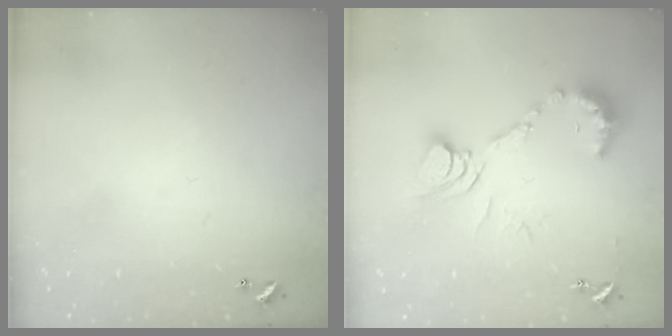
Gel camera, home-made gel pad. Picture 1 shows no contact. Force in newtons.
{"total": 10.4, "press": 10.3, "slide": 0.9}